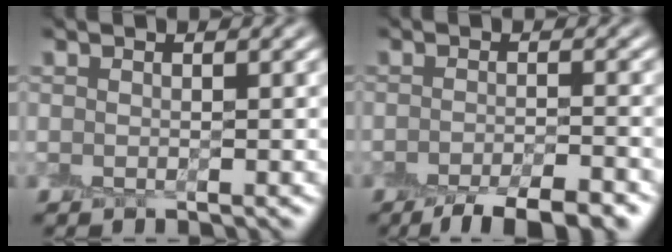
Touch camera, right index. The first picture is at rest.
{"total": 5.8, "force": [-4.2, 1.5, 3.7], "torque": [-0.047, -0.002, -0.067]}